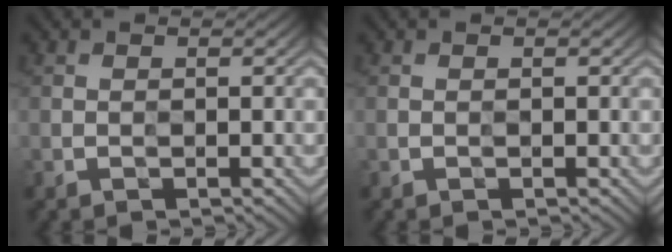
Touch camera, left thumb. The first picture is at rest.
{"total": 0.0}